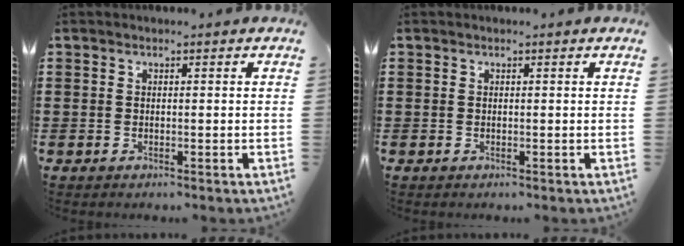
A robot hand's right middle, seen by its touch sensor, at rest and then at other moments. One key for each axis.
{"total": 0.0}